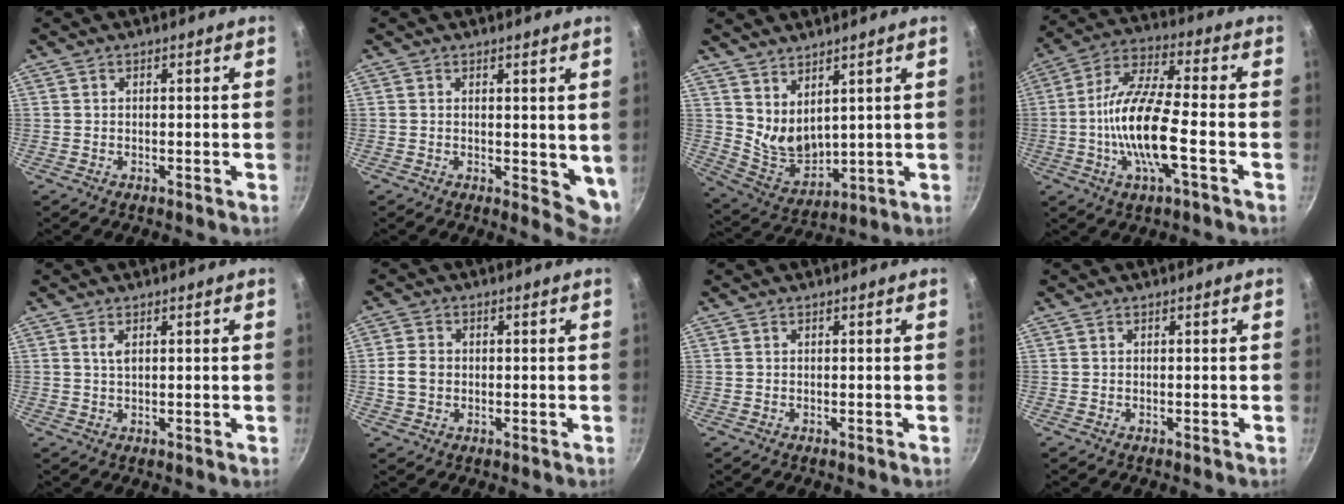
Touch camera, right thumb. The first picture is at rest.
{"total": 5.4, "force": [1.5, 2.5, 4.5], "torque": [-0.048, -0.021, 0.022]}
{"total": 8.1, "force": [4.6, 4.2, 5.2], "torque": [-0.080, -0.054, 0.107]}
{"total": 15.0, "force": [-3.6, 4.3, 13.9], "torque": [-0.271, 0.029, -0.080]}
{"total": 1.7, "force": [0.7, 0.7, 1.4], "torque": [-0.025, -0.001, 0.016]}
{"total": 4.6, "force": [-0.2, 3.7, 2.6], "torque": [-0.041, 0.008, -0.007]}
{"total": 0.0}
{"total": 0.0}